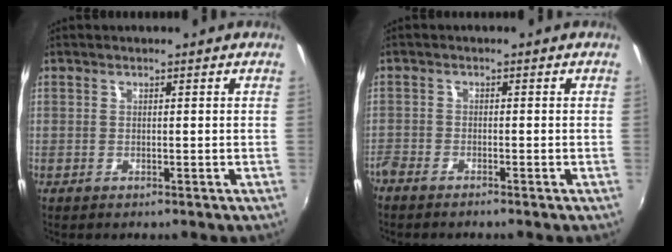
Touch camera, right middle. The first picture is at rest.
{"total": 3.1, "force": [-2.8, 0.7, 1.1], "torque": [-0.037, -0.012, -0.059]}